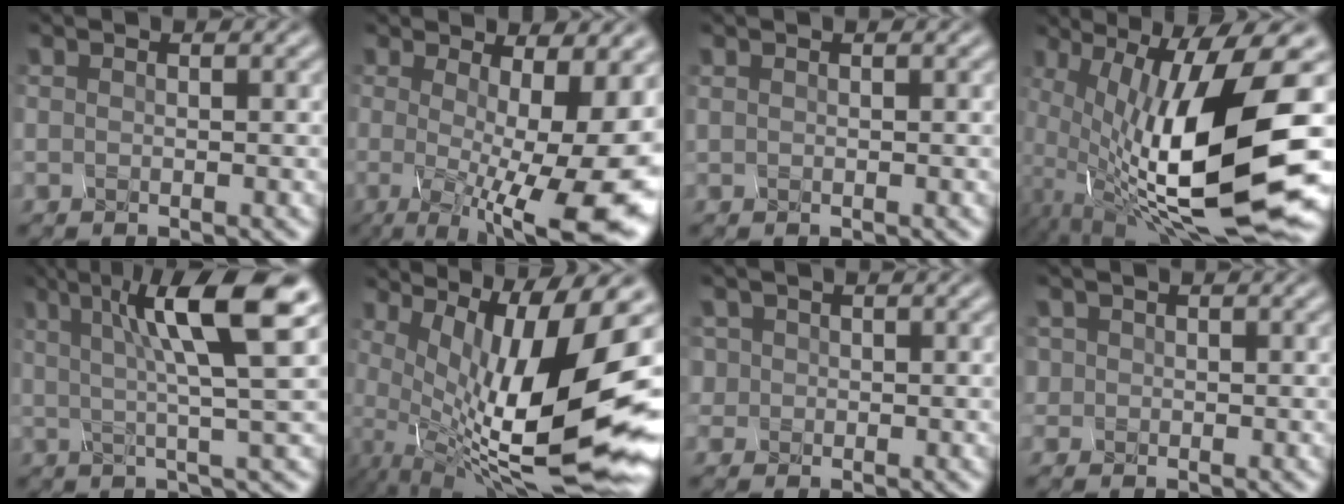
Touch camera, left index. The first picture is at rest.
{"total": 13.5, "force": [-2.1, 3.6, 12.9], "torque": [-0.172, -0.012, -0.007]}
{"total": 0.0}
{"total": 14.1, "force": [-1.7, 3.7, 13.6], "torque": [-0.258, -0.004, -0.006]}
{"total": 8.7, "force": [3.1, 1.4, 8.0], "torque": [-0.111, 0.015, 0.056]}
{"total": 14.1, "force": [0.5, 3.7, 13.6], "torque": [-0.229, -0.008, 0.033]}
{"total": 1.0, "force": [0.1, 0.5, -0.9], "torque": [0.001, 0.001, 0.013]}
{"total": 0.7, "force": [0.0, 0.0, -0.7], "torque": [-0.002, -0.002, 0.012]}